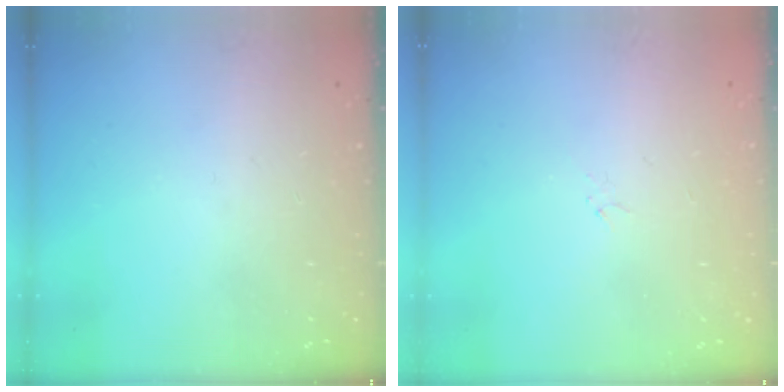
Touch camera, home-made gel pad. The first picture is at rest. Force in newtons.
{"total": 0.9, "press": 0.8, "slide": 0.4}